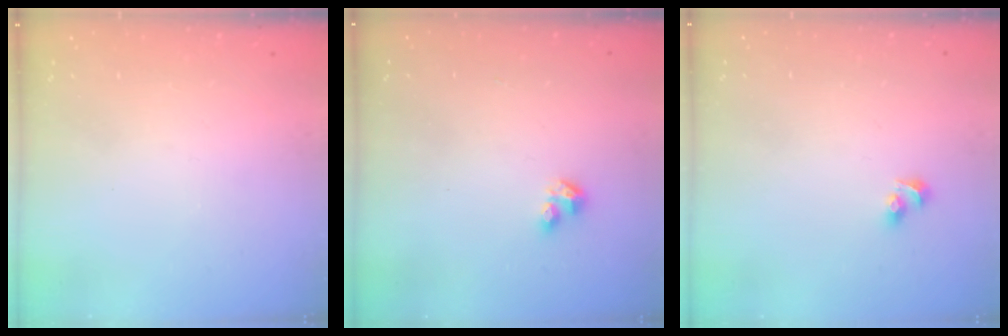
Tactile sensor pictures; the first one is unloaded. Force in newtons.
{"total": 2.9, "press": 2.8, "slide": 0.6}
{"total": 3.5, "press": 3.0, "slide": 1.8}